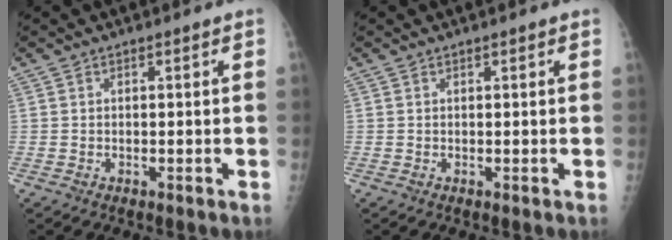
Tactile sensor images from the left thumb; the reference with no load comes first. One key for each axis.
{"total": 0.6, "fx": 0.3, "fy": 0.1, "fz": 0.5, "tx": -0.006, "ty": 0.000, "tz": 0.003}